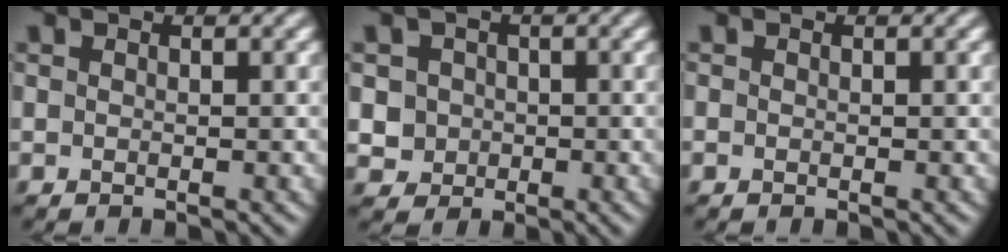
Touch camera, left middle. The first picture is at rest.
{"total": 3.1, "force": [0.3, 3.0, 0.9], "torque": [-0.008, 0.007, 0.006]}
{"total": 0.0}